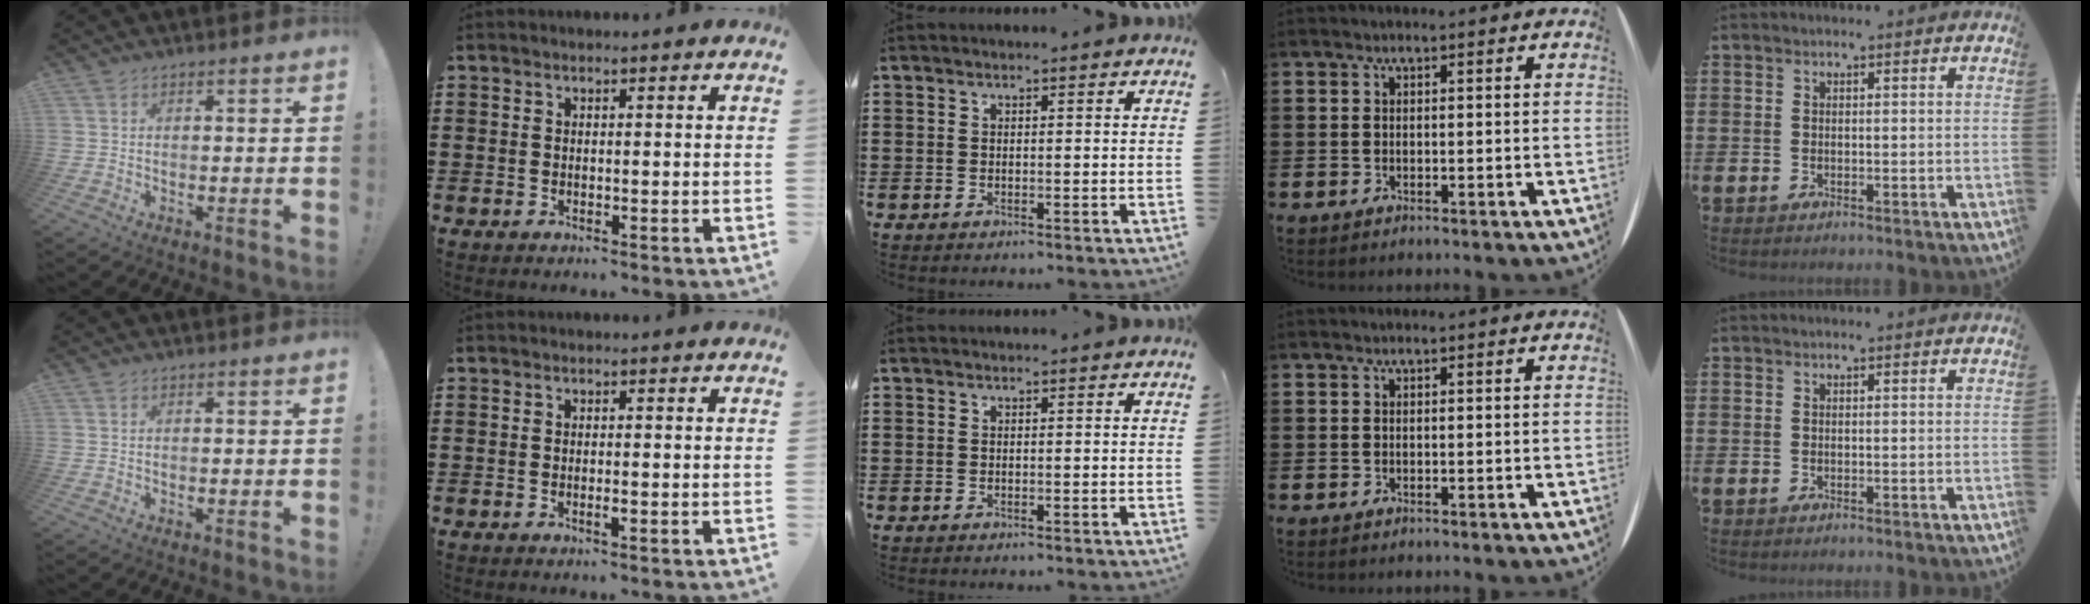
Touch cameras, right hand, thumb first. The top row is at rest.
{"index": {"total": 1.0, "force": [-0.5, 0.1, 0.8], "torque": [-0.016, -0.004, -0.007]}}